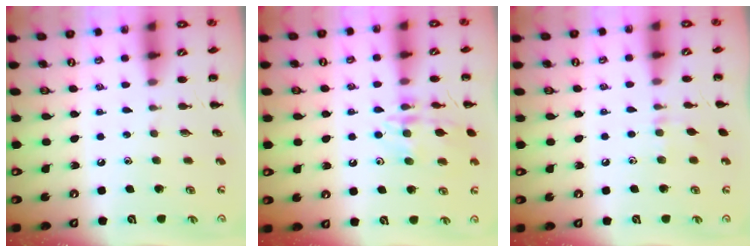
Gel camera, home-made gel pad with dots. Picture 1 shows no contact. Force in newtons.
{"total": 14.5, "press": 14.5, "slide": 0.8}
{"total": 5.8, "press": 5.5, "slide": 1.9}